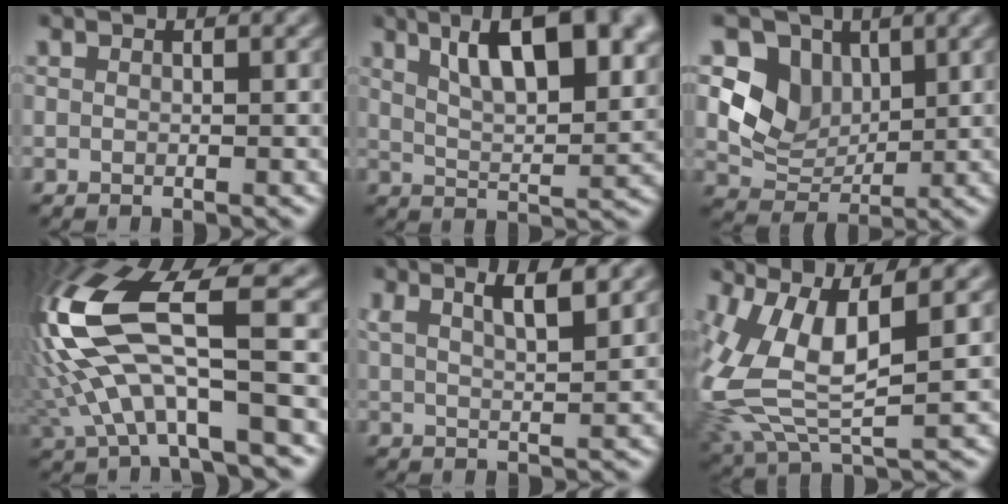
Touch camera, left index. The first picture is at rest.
{"total": 11.6, "force": [5.6, 4.3, 9.2], "torque": [-0.125, 0.014, 0.086]}
{"total": 4.5, "force": [1.4, 3.8, 2.0], "torque": [-0.038, -0.011, 0.022]}
{"total": 12.5, "force": [0.6, 4.1, 11.8], "torque": [-0.260, 0.013, 0.012]}
{"total": 3.6, "force": [2.0, 1.0, 2.8], "torque": [-0.041, -0.001, 0.035]}
{"total": 9.6, "force": [1.5, 3.8, 8.7], "torque": [-0.211, -0.008, 0.032]}